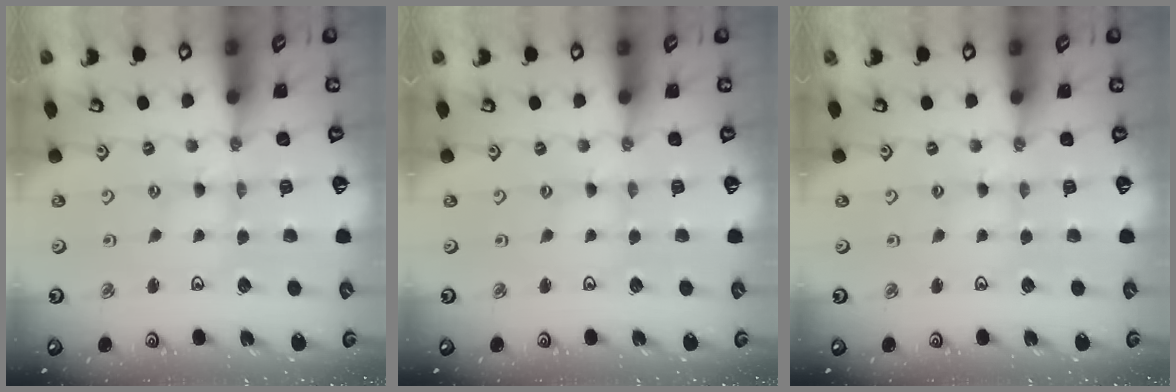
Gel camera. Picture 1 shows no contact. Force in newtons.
{"total": 0.0}
{"total": 1.7, "press": 1.7, "slide": 0.4}